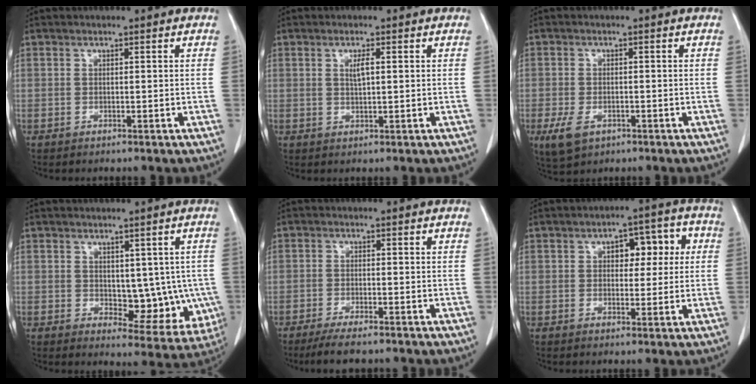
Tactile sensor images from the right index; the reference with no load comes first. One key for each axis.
{"total": 2.0, "fx": 0.5, "fy": 0.3, "fz": 1.9, "tx": -0.037, "ty": 0.001, "tz": 0.010}
{"total": 4.4, "fx": -2.1, "fy": 2.7, "fz": 2.8, "tx": -0.062, "ty": -0.005, "tz": -0.026}
{"total": 8.6, "fx": -0.2, "fy": 4.9, "fz": 7.1, "tx": -0.067, "ty": 0.000, "tz": 0.015}
{"total": 6.0, "fx": -4.9, "fy": 0.8, "fz": 3.4, "tx": -0.053, "ty": -0.011, "tz": -0.078}
{"total": 6.8, "fx": 1.4, "fy": 3.5, "fz": 5.6, "tx": -0.066, "ty": 0.032, "tz": 0.021}